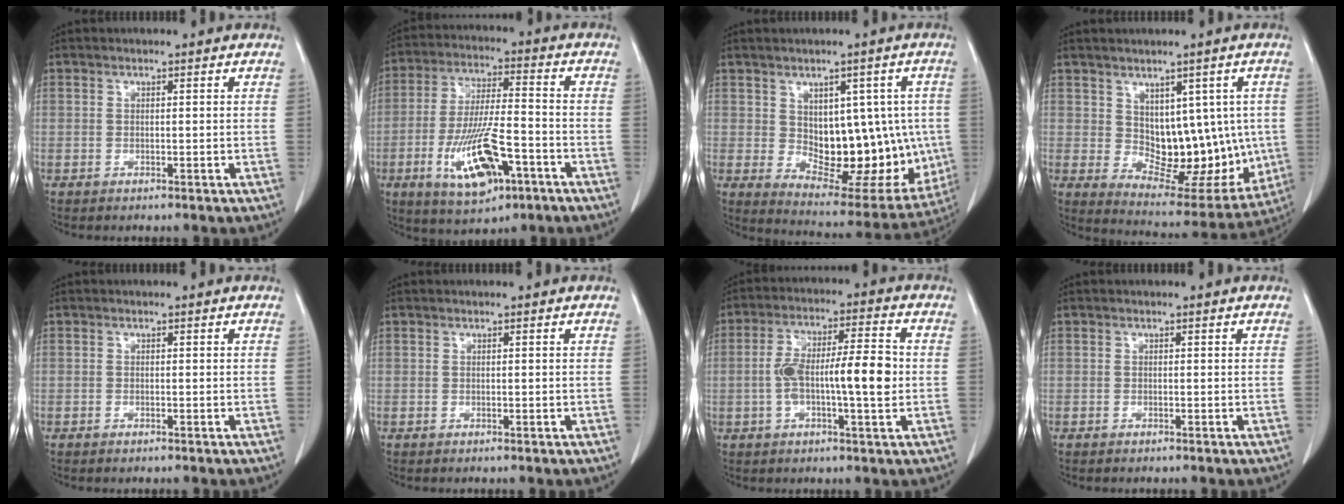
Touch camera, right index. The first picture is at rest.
{"total": 13.7, "force": [-5.6, 3.9, 11.9], "torque": [-0.234, -0.009, -0.092]}
{"total": 16.3, "force": [-0.1, 8.5, 13.9], "torque": [-0.174, 0.005, 0.028]}
{"total": 13.0, "force": [0.7, 7.6, 10.5], "torque": [-0.119, 0.006, 0.037]}
{"total": 0.5, "force": [-0.4, 0.1, 0.3], "torque": [-0.010, -0.001, -0.006]}
{"total": 0.0}
{"total": 11.0, "force": [-0.9, 2.2, 10.7], "torque": [-0.193, 0.018, -0.019]}
{"total": 0.0}